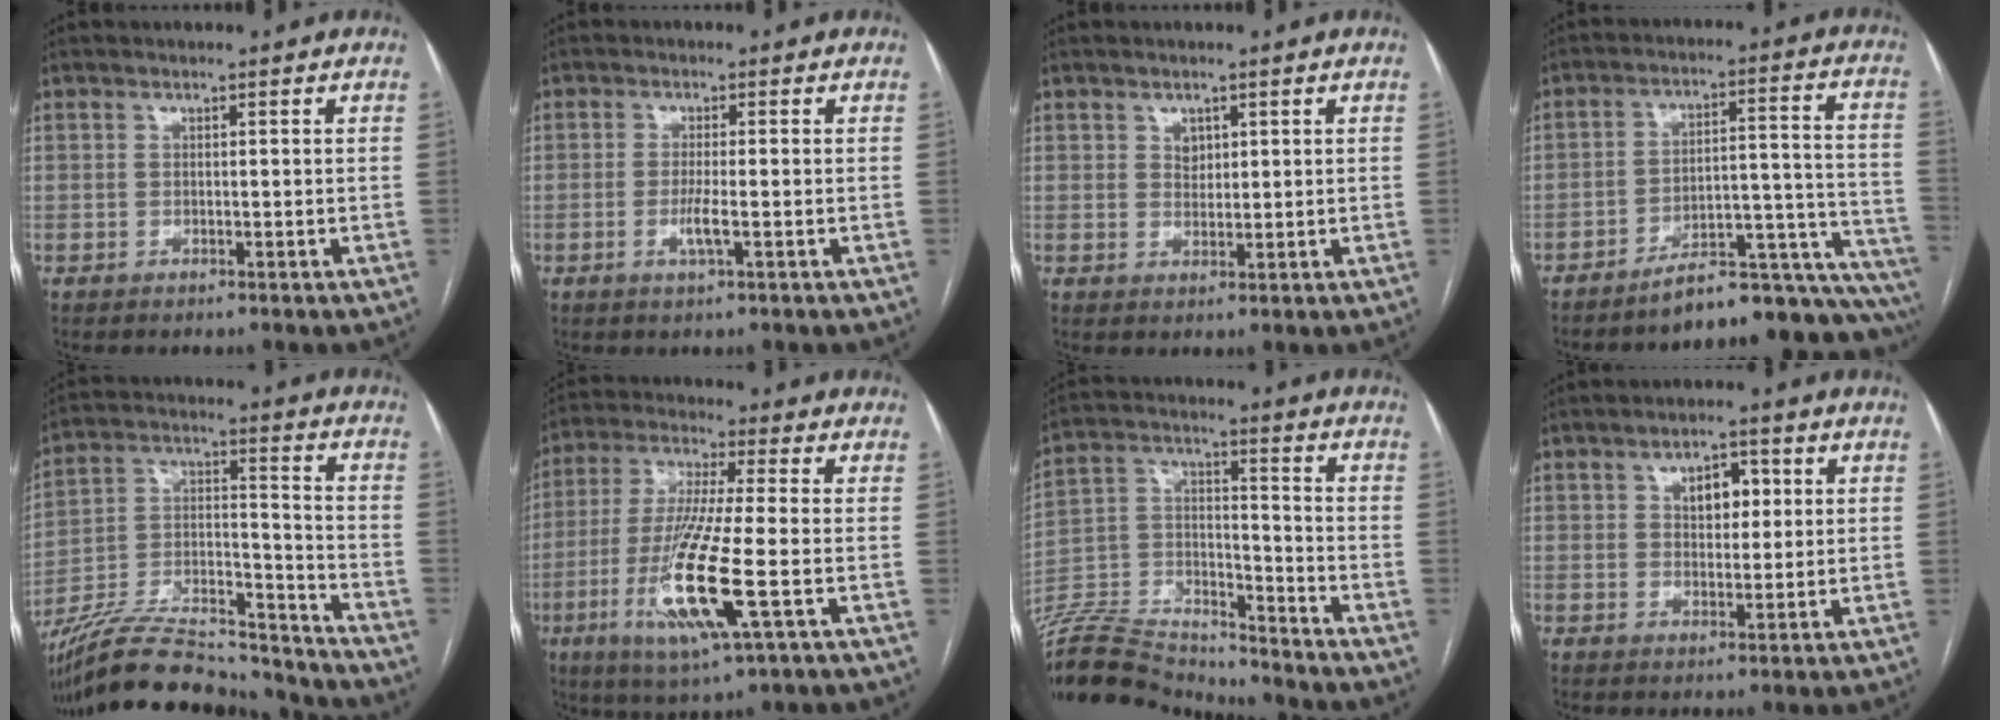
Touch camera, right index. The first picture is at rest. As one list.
[{"total": 3.8, "force": [-1.3, 0.2, 3.6], "torque": [-0.075, -0.007, -0.023]}, {"total": 2.1, "force": [0.9, 1.6, 1.0], "torque": [-0.016, 0.001, 0.018]}, {"total": 19.5, "force": [-17.6, 2.5, 7.9], "torque": [-0.029, 0.056, -0.240]}, {"total": 26.0, "force": [-23.6, 5.1, 9.7], "torque": [-0.183, 0.004, -0.375]}, {"total": 15.7, "force": [-4.7, 0.9, 15.0], "torque": [-0.312, -0.025, -0.086]}, {"total": 22.7, "force": [-21.5, 4.1, 6.0], "torque": [-0.164, 0.006, -0.359]}, {"total": 5.3, "force": [1.6, 3.1, 4.0], "torque": [-0.059, 0.014, 0.027]}]